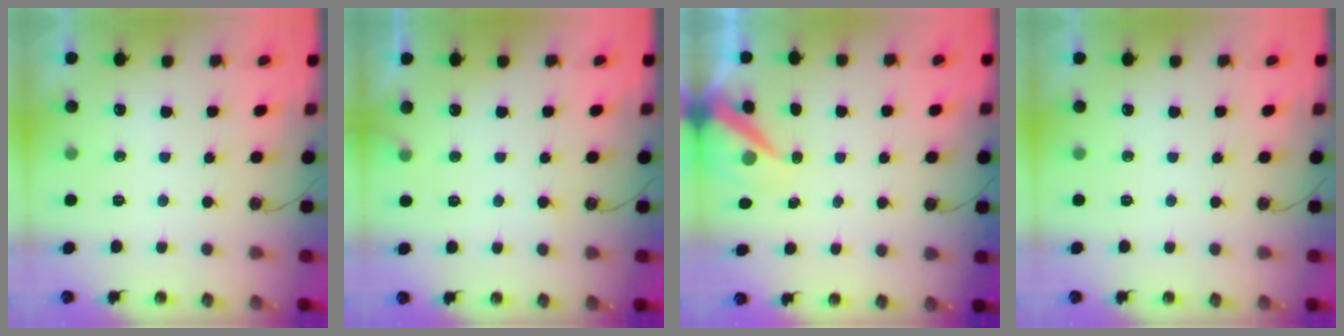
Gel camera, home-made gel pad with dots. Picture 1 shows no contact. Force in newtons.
{"total": 5.2, "press": 5.1, "slide": 0.4}
{"total": 6.1, "press": 6.1, "slide": 0.6}
{"total": 0.0}